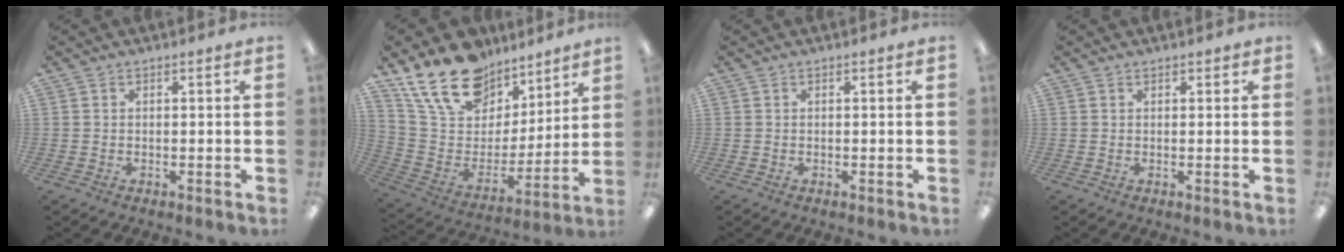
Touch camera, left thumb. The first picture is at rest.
{"total": 19.6, "force": [14.6, 10.8, 7.6], "torque": [-0.152, -0.090, 0.269]}
{"total": 0.0}
{"total": 0.8, "force": [0.5, 0.6, 0.1], "torque": [-0.003, 0.003, 0.008]}